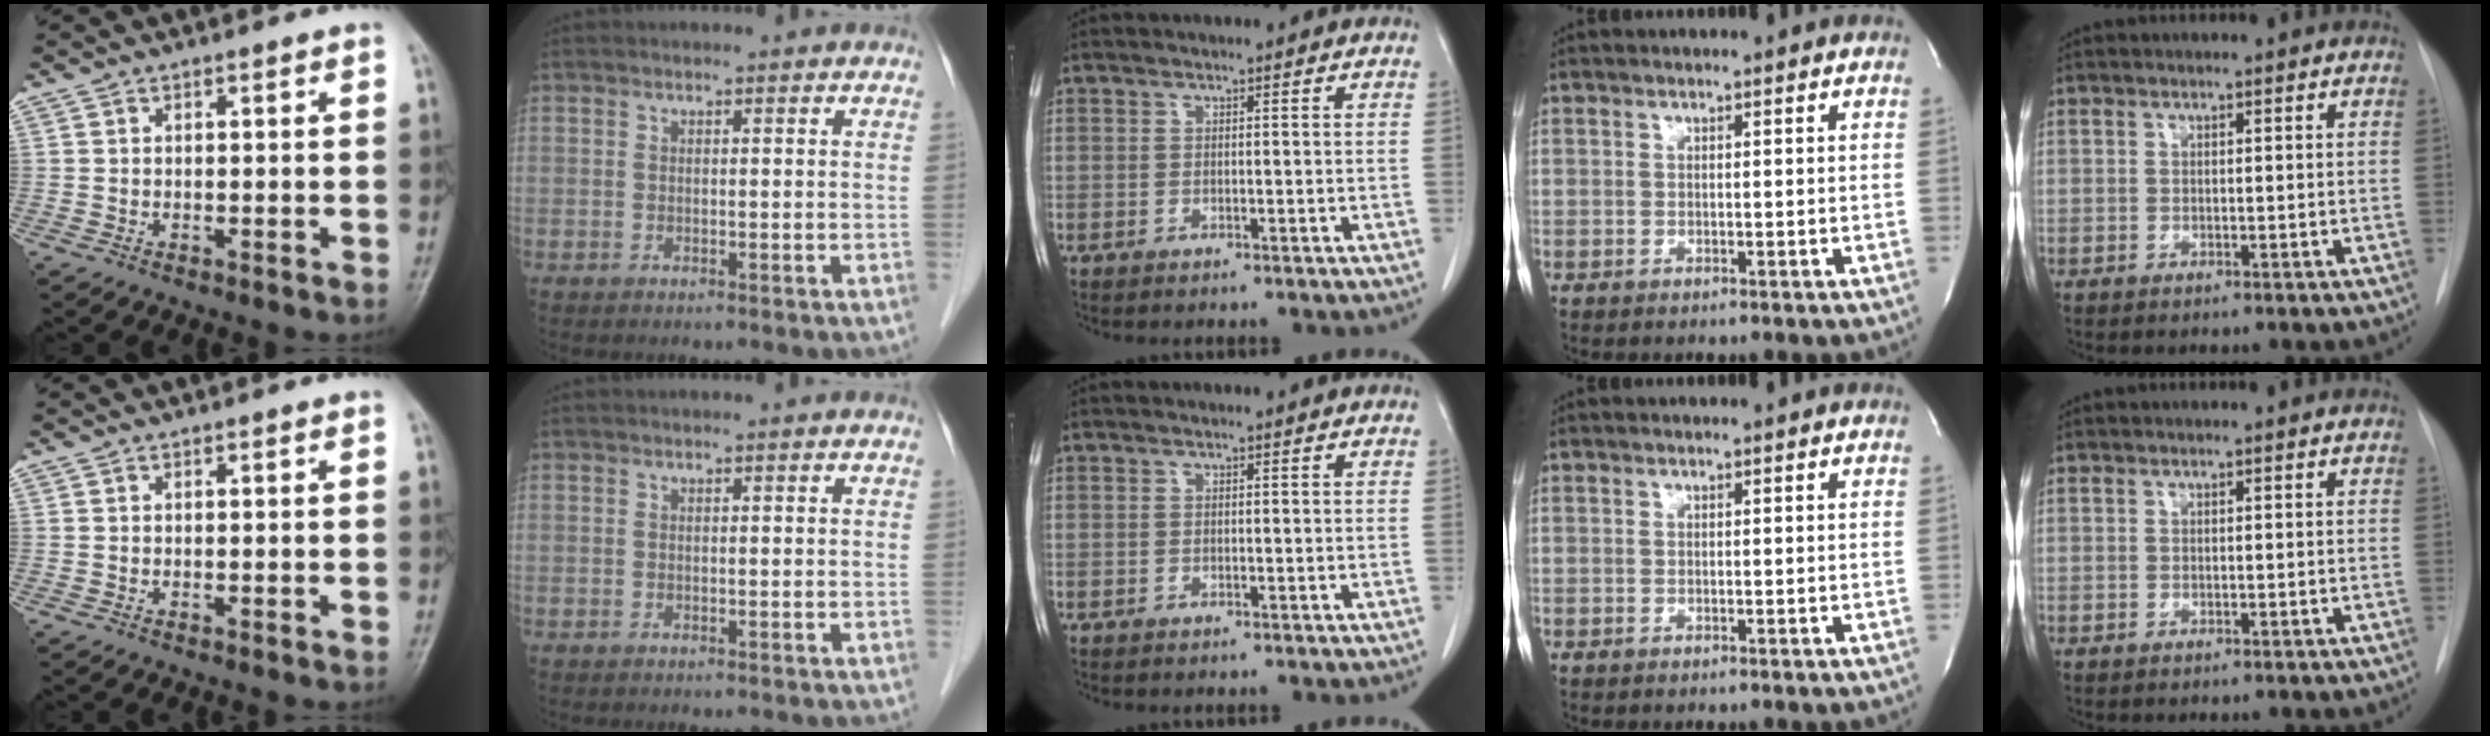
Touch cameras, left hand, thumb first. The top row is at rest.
{}